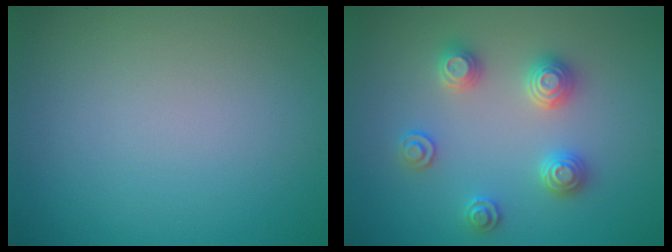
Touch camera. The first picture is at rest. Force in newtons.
{"total": 3.0, "press": 3.0, "slide": 0.5}